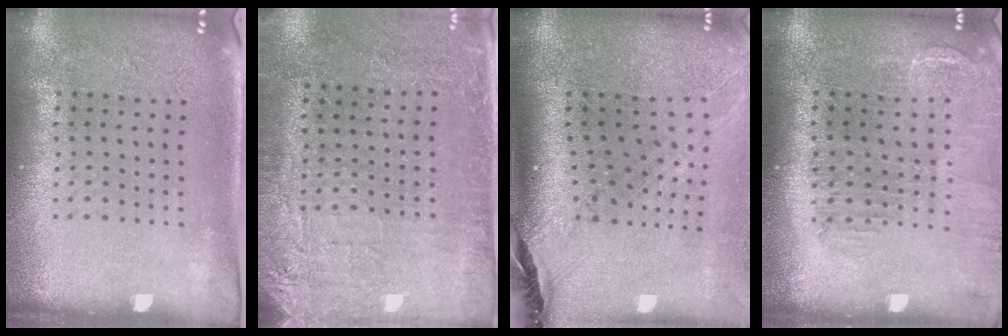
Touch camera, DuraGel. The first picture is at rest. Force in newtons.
{"total": 2.8, "press": 2.6, "slide": 1.1}
{"total": 1.8, "press": 1.5, "slide": 0.9}
{"total": 1.5, "press": 1.4, "slide": 0.3}